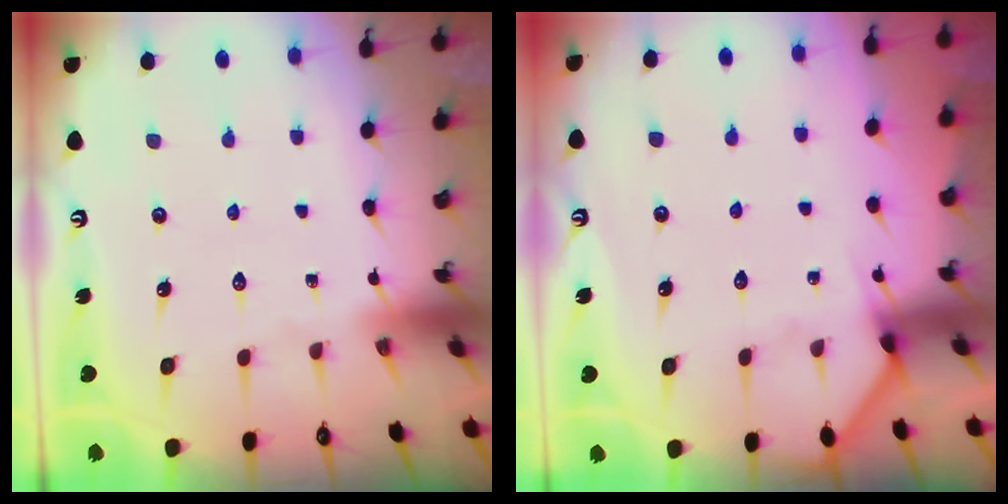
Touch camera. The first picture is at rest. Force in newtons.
{"total": 3.0, "press": 3.0, "slide": 0.2}